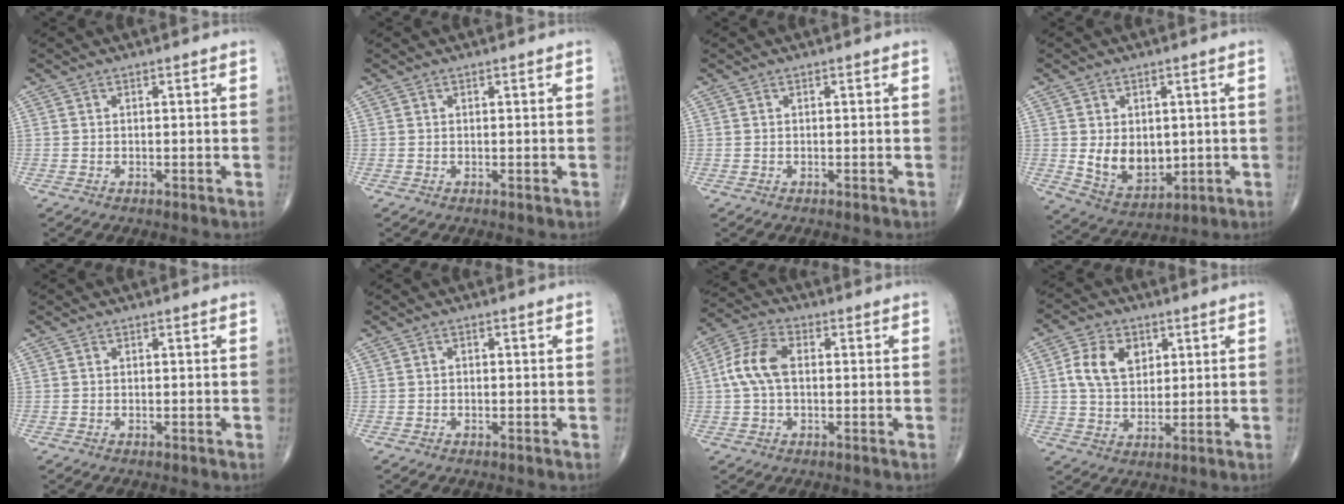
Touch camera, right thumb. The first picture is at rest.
{"total": 0.0}
{"total": 0.0}
{"total": 9.5, "force": [0.2, 6.7, 6.7], "torque": [-0.081, -0.019, 0.025]}
{"total": 0.0}
{"total": 0.5, "force": [-0.1, 0.4, 0.3], "torque": [-0.004, 0.003, -0.004]}
{"total": 8.5, "force": [0.6, 5.2, 6.8], "torque": [-0.147, 0.025, 0.005]}
{"total": 9.0, "force": [2.6, 6.4, 5.8], "torque": [-0.090, -0.004, 0.049]}